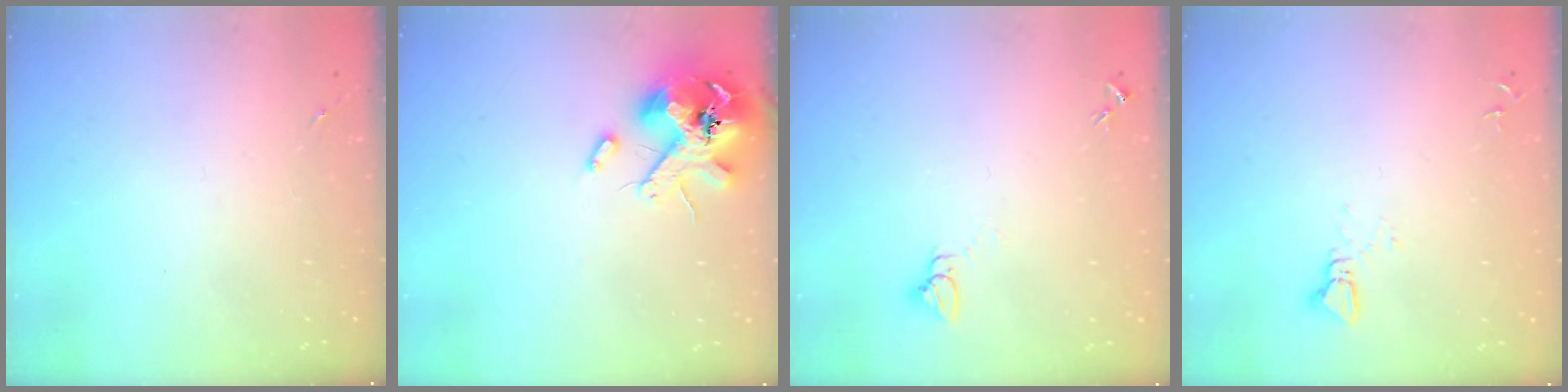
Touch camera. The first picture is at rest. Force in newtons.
{"total": 15.2, "press": 15.1, "slide": 2.0}
{"total": 2.7, "press": 2.7, "slide": 0.1}
{"total": 2.3, "press": 2.3, "slide": 0.1}